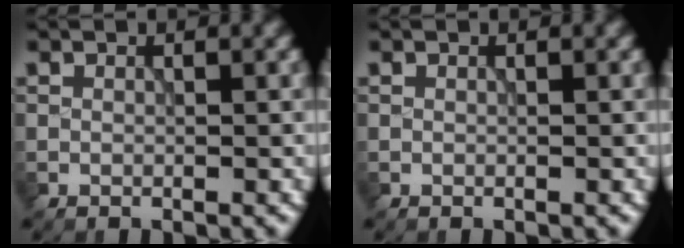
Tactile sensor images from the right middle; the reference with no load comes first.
{"total": 0.0}